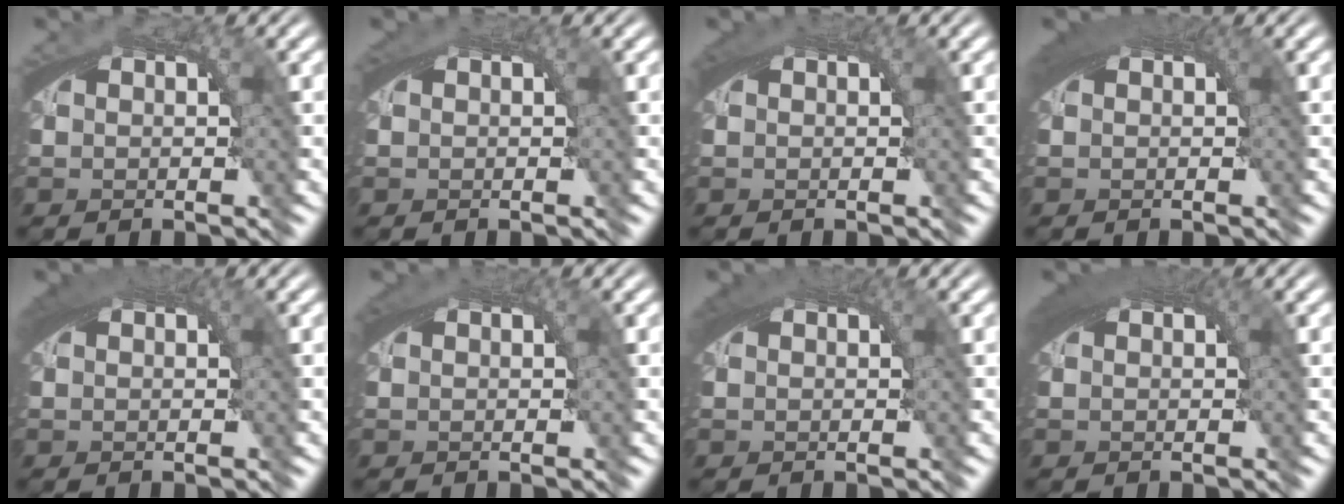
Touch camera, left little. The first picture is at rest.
{"total": 0.8, "force": [0.4, 0.0, 0.7], "torque": [-0.011, 0.002, 0.007]}
{"total": 1.4, "force": [0.5, 0.2, 1.3], "torque": [-0.019, 0.003, 0.009]}
{"total": 2.7, "force": [1.1, 0.7, 2.3], "torque": [-0.028, 0.010, 0.016]}
{"total": 2.2, "force": [0.9, 0.5, 1.9], "torque": [-0.025, 0.008, 0.013]}
{"total": 1.2, "force": [0.4, 0.1, 1.1], "torque": [-0.017, 0.003, 0.008]}
{"total": 1.8, "force": [0.8, 0.3, 1.6], "torque": [-0.021, 0.006, 0.012]}
{"total": 2.9, "force": [1.1, 0.8, 2.5], "torque": [-0.031, 0.011, 0.015]}